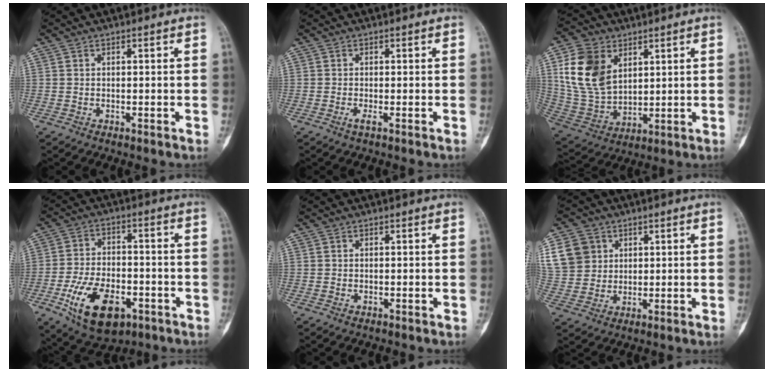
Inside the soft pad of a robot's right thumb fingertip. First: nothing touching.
{"total": 1.0, "force": [-0.5, 0.0, 0.9], "torque": [-0.025, -0.004, -0.012]}
{"total": 14.2, "force": [5.0, 9.7, 9.1], "torque": [-0.161, -0.017, 0.109]}
{"total": 15.5, "force": [-6.4, 8.8, 11.0], "torque": [-0.174, 0.019, -0.096]}
{"total": 0.5, "force": [-0.1, 0.4, 0.3], "torque": [-0.005, 0.001, 0.000]}
{"total": 11.0, "force": [3.9, 9.4, 4.1], "torque": [-0.072, 0.004, 0.082]}